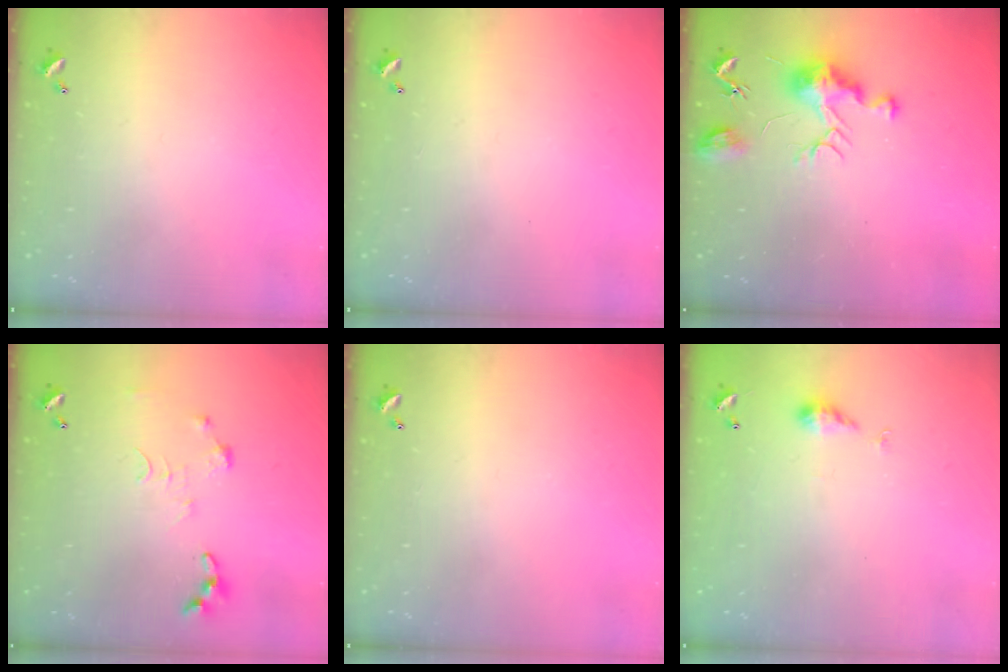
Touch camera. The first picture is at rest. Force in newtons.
{"total": 0.0}
{"total": 11.4, "press": 11.4, "slide": 0.4}
{"total": 0.7, "press": 0.7, "slide": 0.1}
{"total": 0.0}
{"total": 4.4, "press": 4.3, "slide": 0.7}